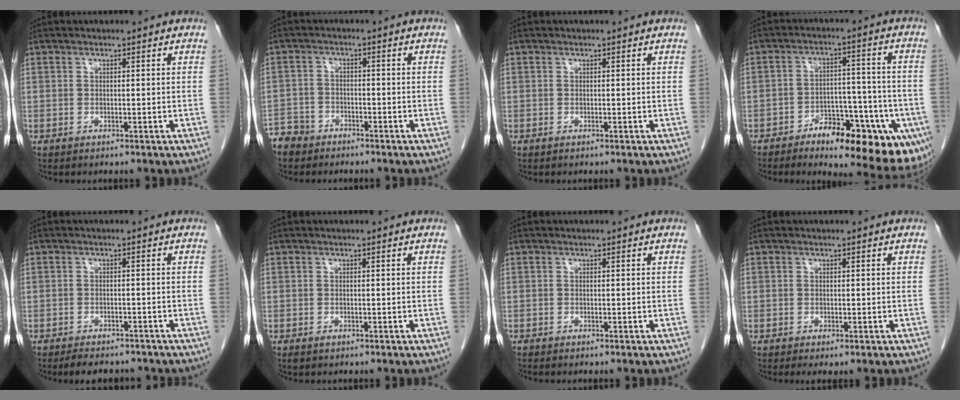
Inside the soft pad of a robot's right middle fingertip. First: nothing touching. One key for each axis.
{"total": 4.7, "fx": -4.0, "fy": 2.5, "fz": 0.1, "tx": 0.001, "ty": 0.000, "tz": -0.080}
{"total": 0.0}
{"total": 15.0, "fx": -9.6, "fy": 4.8, "fz": 10.4, "tx": -0.082, "ty": 0.026, "tz": -0.134}
{"total": 6.2, "fx": -5.5, "fy": 2.1, "fz": 2.0, "tx": -0.023, "ty": 0.000, "tz": -0.073}
{"total": 0.6, "fx": -0.4, "fy": 0.3, "fz": 0.3, "tx": -0.008, "ty": -0.001, "tz": -0.004}
{"total": 0.0}
{"total": 0.8, "fx": -0.2, "fy": 0.4, "fz": 0.6, "tx": -0.009, "ty": -0.002, "tz": 0.000}